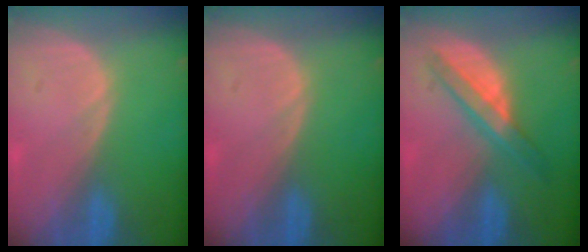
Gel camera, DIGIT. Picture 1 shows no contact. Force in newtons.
{"total": 0.0}
{"total": 5.4, "press": 5.3, "slide": 0.8}